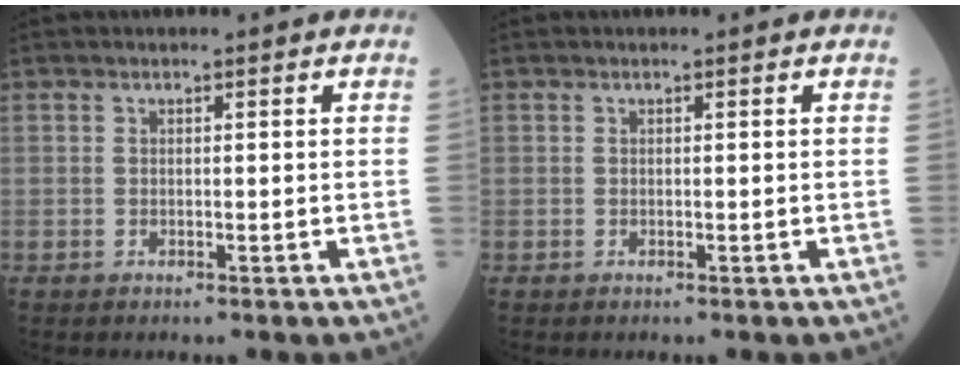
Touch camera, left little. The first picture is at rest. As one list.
[{"total": 0.0}]